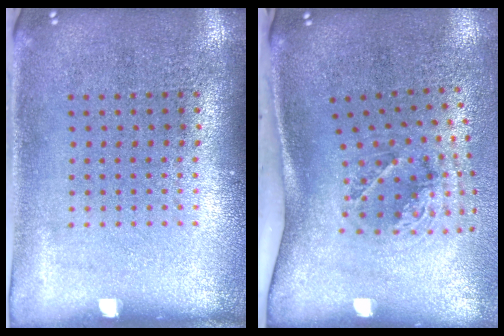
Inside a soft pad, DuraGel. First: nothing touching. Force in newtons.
{"total": 1.9, "press": 1.2, "slide": 1.4}